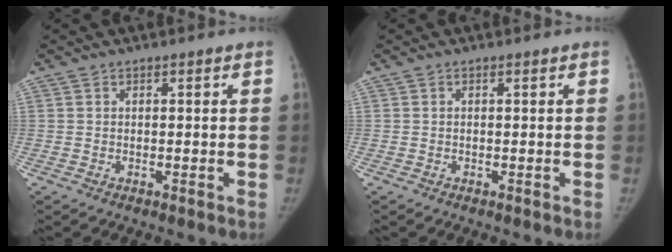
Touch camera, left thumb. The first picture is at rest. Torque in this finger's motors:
{"motor_torque": [-0.35, -0.31, -0.20, 0.63, -0.08]}